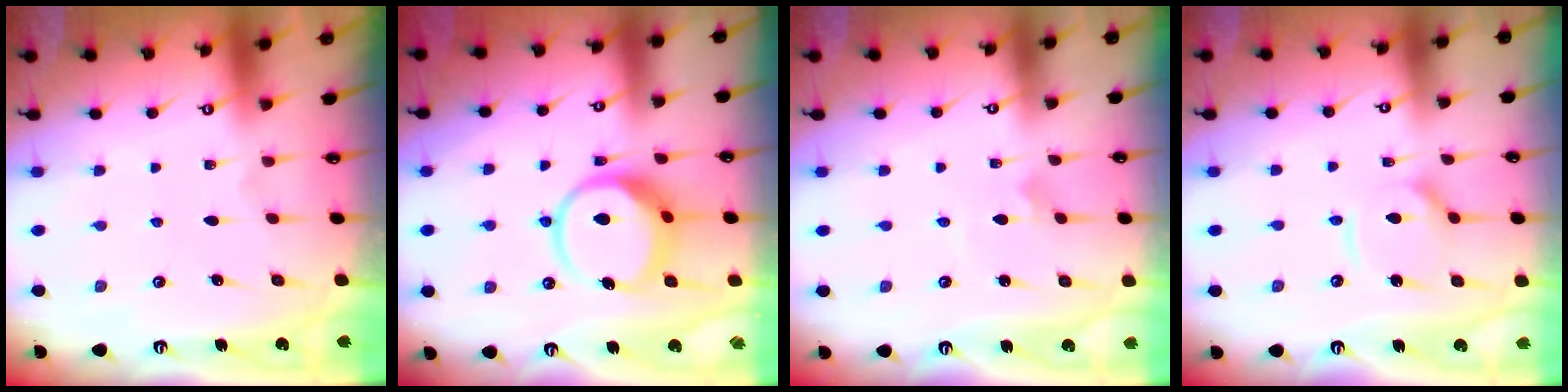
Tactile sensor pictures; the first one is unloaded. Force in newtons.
{"total": 11.0, "press": 10.9, "slide": 1.4}
{"total": 2.3, "press": 2.3, "slide": 0.1}
{"total": 8.9, "press": 8.9, "slide": 0.9}